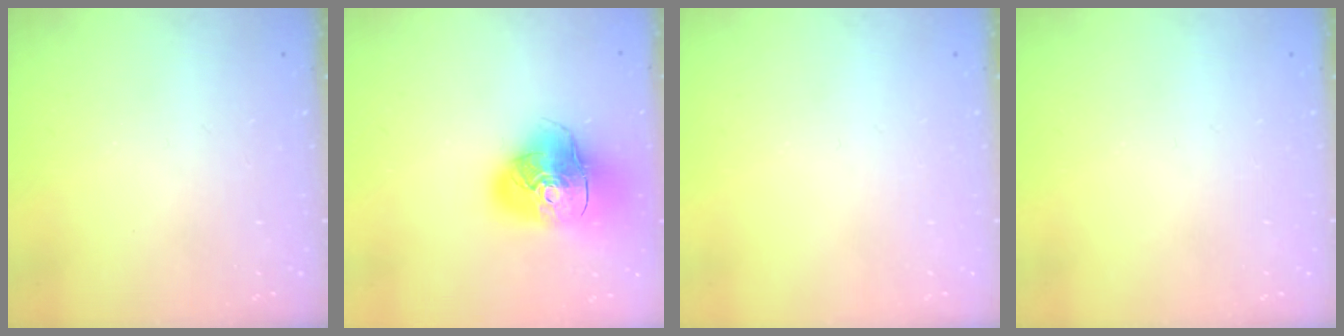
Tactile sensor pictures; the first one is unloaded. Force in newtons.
{"total": 17.9, "press": 17.8, "slide": 2.3}
{"total": 0.0}
{"total": 0.0}